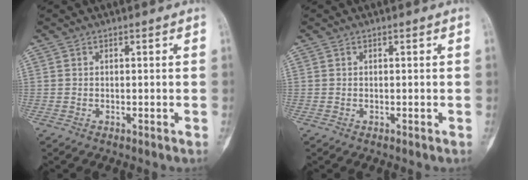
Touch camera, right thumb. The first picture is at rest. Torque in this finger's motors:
{"motor_torque": [0.02, 0.02, 0.00, 0.00, 0.00]}